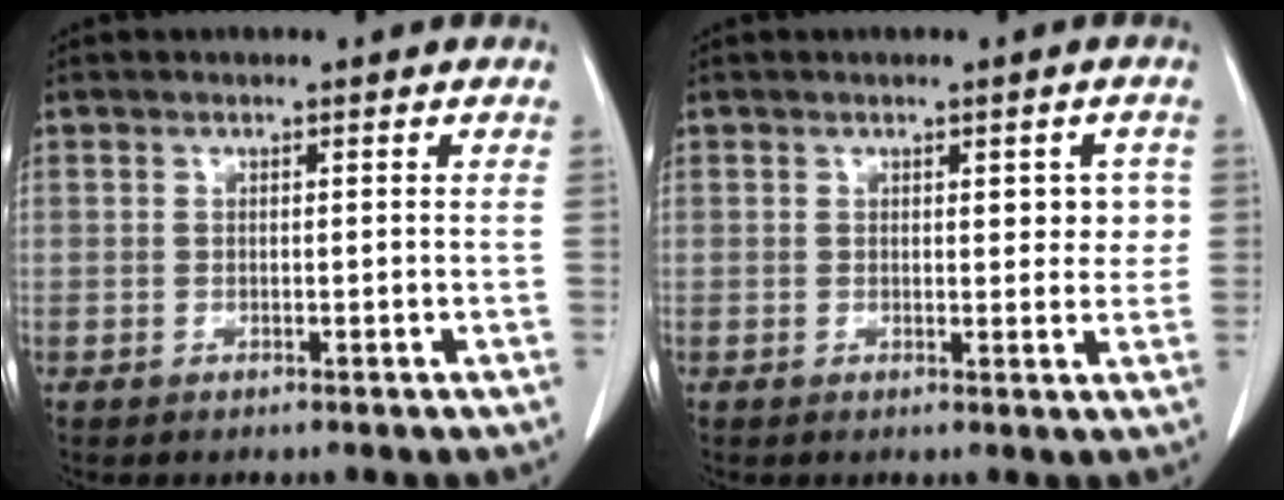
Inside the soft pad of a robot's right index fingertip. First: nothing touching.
{"total": 3.6, "force": [0.7, 1.5, 3.2], "torque": [-0.033, 0.002, 0.010]}